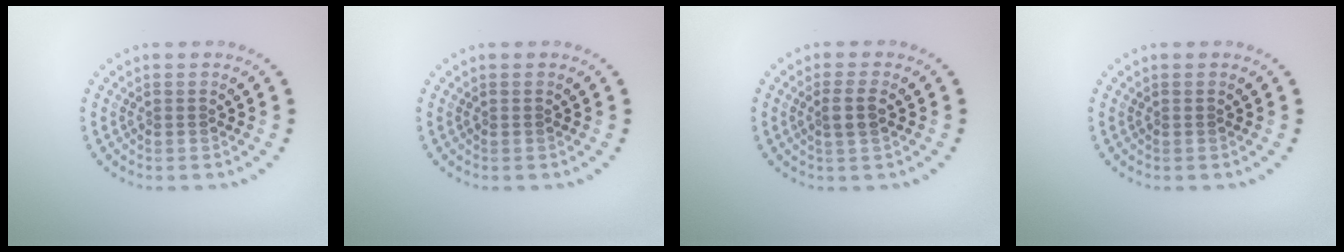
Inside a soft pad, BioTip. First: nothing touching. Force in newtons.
{"total": 0.0}
{"total": 1.9, "press": 1.7, "slide": 0.8}
{"total": 0.0}